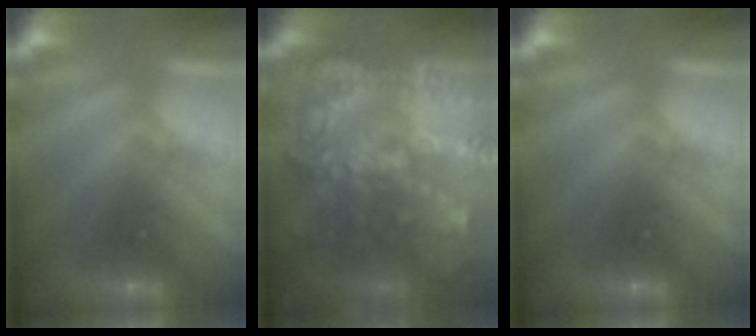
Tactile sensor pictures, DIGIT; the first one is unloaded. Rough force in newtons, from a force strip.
{"total": 7.6}
{"total": 0.0}